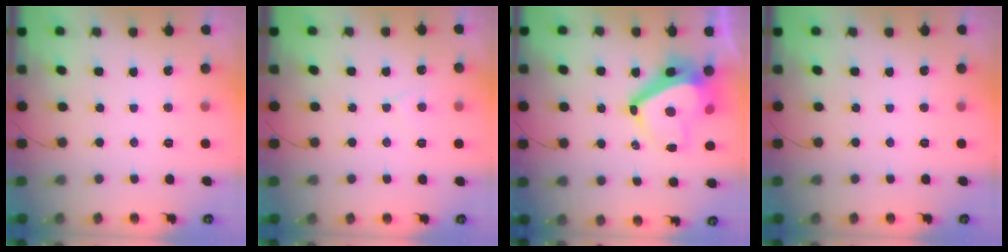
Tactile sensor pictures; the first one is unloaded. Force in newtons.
{"total": 3.7, "press": 3.7, "slide": 0.4}
{"total": 12.9, "press": 12.9, "slide": 1.6}
{"total": 0.0}